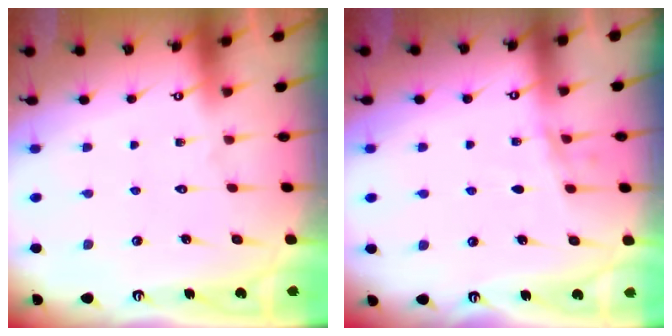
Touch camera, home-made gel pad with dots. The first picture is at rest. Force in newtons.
{"total": 5.1, "press": 5.0, "slide": 1.3}